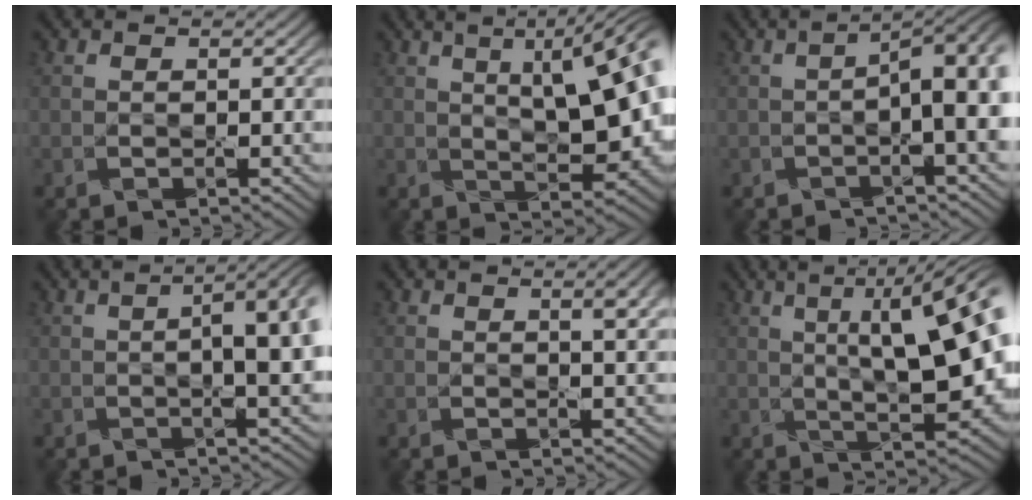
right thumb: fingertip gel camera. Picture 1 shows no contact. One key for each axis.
{"total": 12.8, "fx": 2.0, "fy": 4.6, "fz": 11.8, "tx": -0.139, "ty": 0.027, "tz": 0.015}
{"total": 6.3, "fx": -0.6, "fy": 1.6, "fz": 6.0, "tx": -0.082, "ty": 0.005, "tz": -0.012}
{"total": 7.6, "fx": 0.2, "fy": 2.4, "fz": 7.2, "tx": -0.081, "ty": 0.006, "tz": -0.003}
{"total": 3.0, "fx": 1.2, "fy": 0.7, "fz": 2.6, "tx": -0.035, "ty": 0.004, "tz": 0.018}
{"total": 15.5, "fx": 2.2, "fy": 5.1, "fz": 14.4, "tx": -0.178, "ty": 0.022, "tz": 0.027}